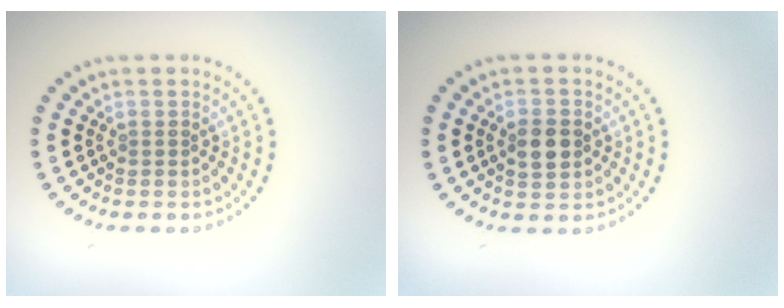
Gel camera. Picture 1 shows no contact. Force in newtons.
{"total": 3.4, "press": 3.4, "slide": 0.2}